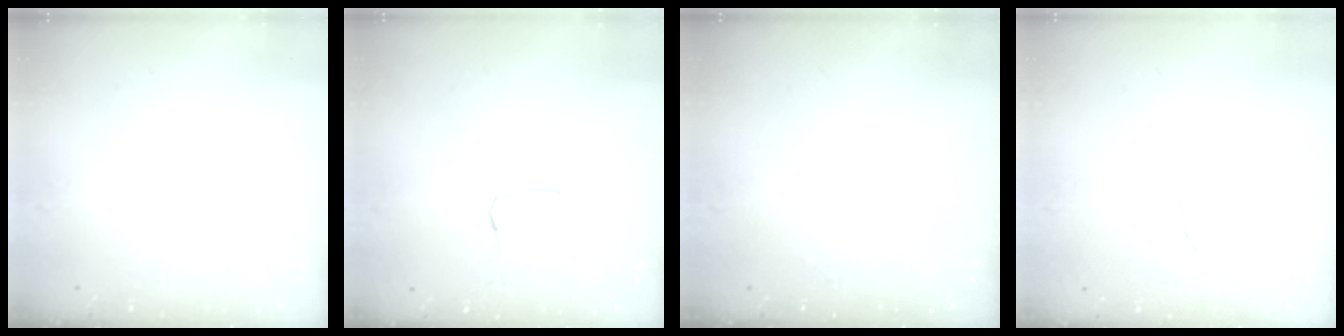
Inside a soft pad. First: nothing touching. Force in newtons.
{"total": 6.3, "press": 6.3, "slide": 0.2}
{"total": 0.0}
{"total": 2.9, "press": 2.9, "slide": 0.2}